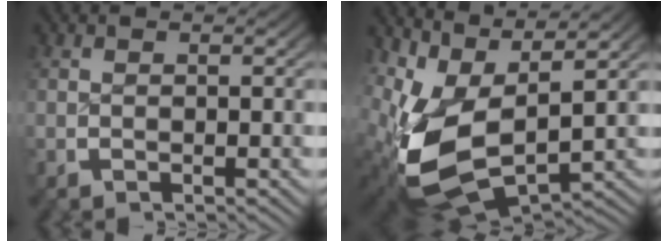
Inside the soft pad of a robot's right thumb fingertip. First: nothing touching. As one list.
[{"total": 12.6, "force": [-1.2, 9.2, 8.5], "torque": [-0.221, -0.088, 0.019]}]